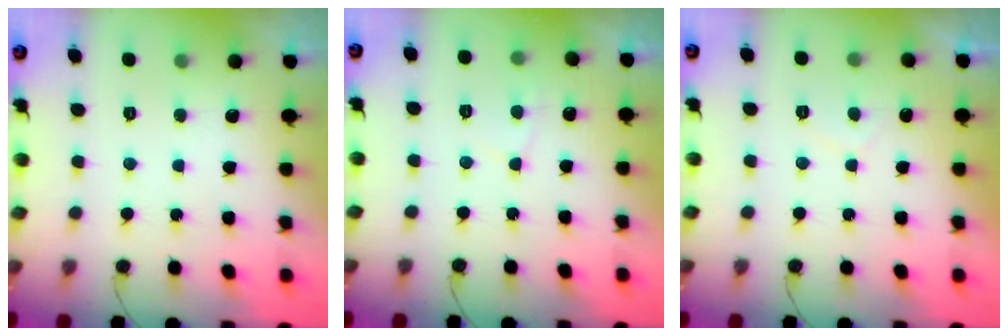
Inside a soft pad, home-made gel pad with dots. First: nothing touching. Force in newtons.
{"total": 3.6, "press": 3.6, "slide": 0.3}
{"total": 0.9, "press": 0.6, "slide": 0.7}